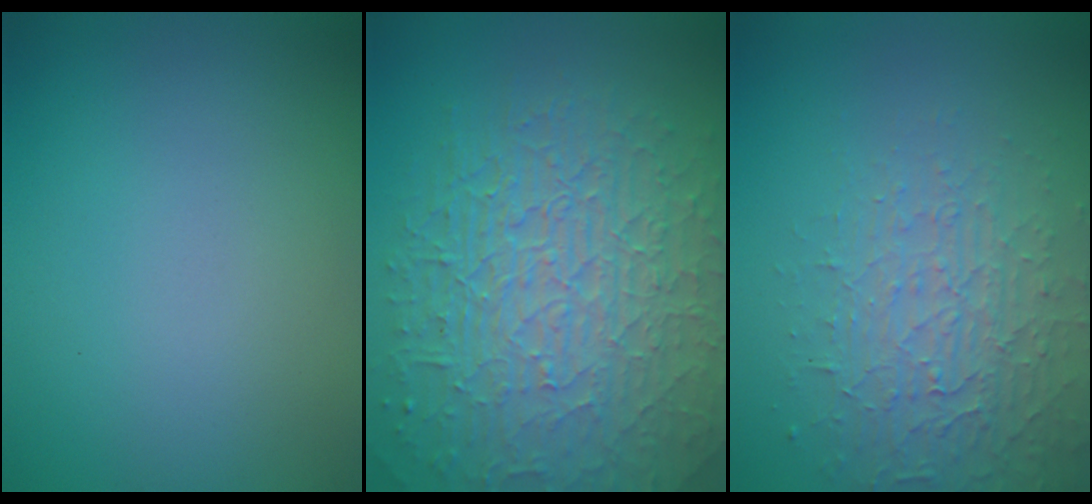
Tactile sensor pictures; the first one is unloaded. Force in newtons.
{"total": 9.9, "press": 6.5, "slide": 7.5}
{"total": 3.7, "press": 3.5, "slide": 1.4}